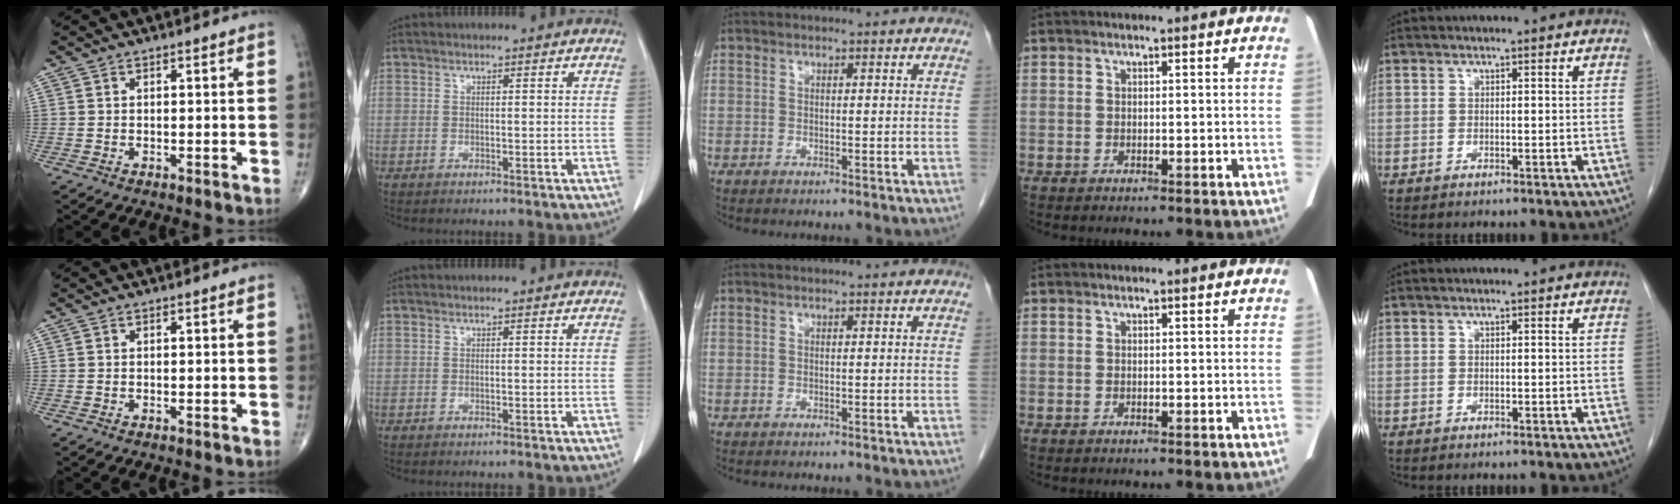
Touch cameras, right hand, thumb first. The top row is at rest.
{}